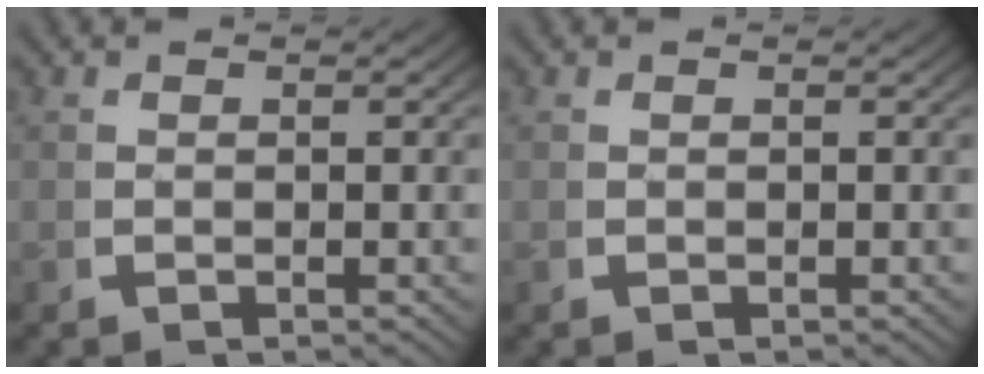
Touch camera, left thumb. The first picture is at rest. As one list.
[{"total": 0.0}]